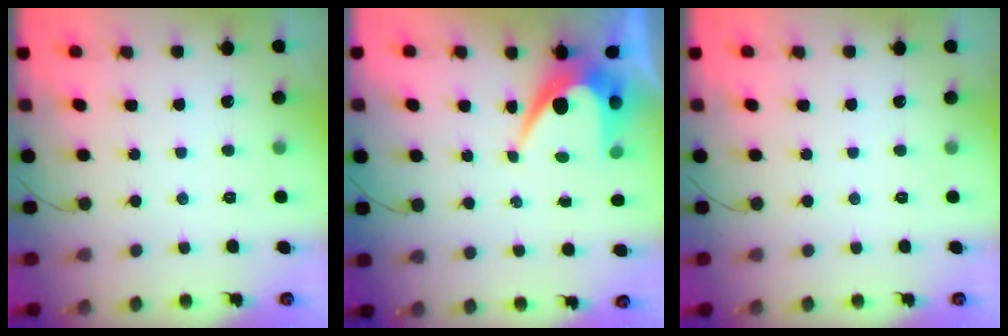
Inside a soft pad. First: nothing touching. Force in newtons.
{"total": 6.2, "press": 6.2, "slide": 0.5}
{"total": 0.0}